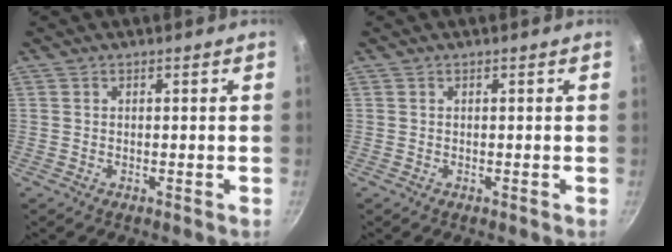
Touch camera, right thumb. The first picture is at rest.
{"total": 0.0}